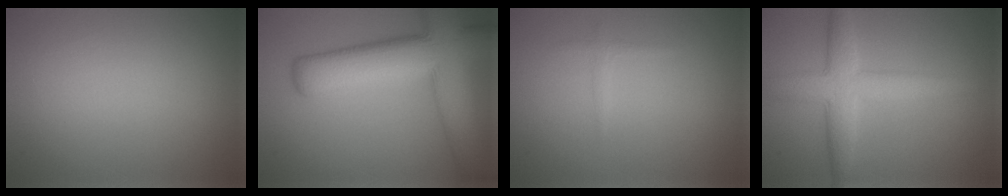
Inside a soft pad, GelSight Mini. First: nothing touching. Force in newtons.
{"total": 11.2, "press": 11.2, "slide": 0.8}
{"total": 0.7, "press": 0.7, "slide": 0.1}
{"total": 5.0, "press": 5.0, "slide": 0.2}